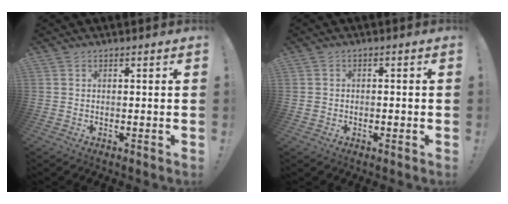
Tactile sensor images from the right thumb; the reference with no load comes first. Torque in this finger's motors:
{"motor_torque": [0.34, -0.29, 0.19, 0.04, 0.10]}